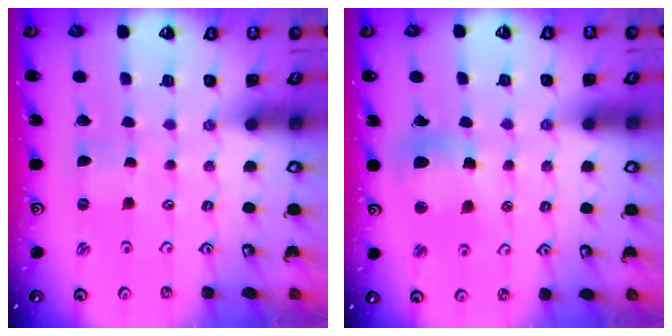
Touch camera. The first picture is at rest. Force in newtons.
{"total": 11.6, "press": 11.5, "slide": 1.9}